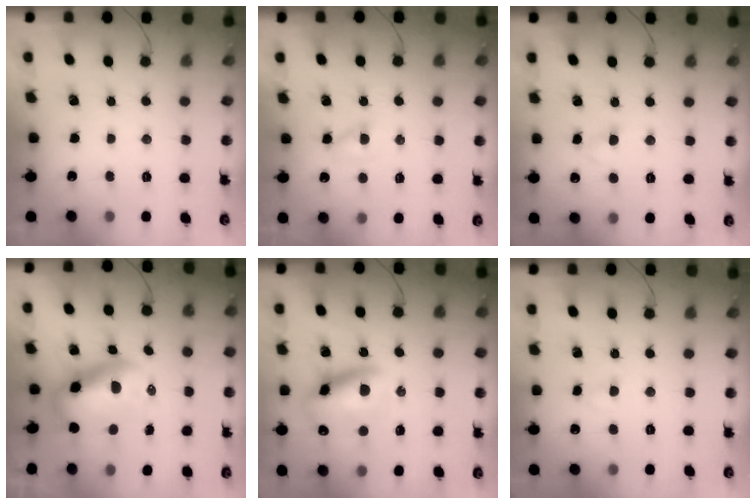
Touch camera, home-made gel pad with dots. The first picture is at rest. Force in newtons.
{"total": 1.7, "press": 1.5, "slide": 0.8}
{"total": 2.5, "press": 2.3, "slide": 1.0}
{"total": 8.9, "press": 8.6, "slide": 2.4}
{"total": 12.9, "press": 12.4, "slide": 3.7}
{"total": 2.9, "press": 2.7, "slide": 1.0}